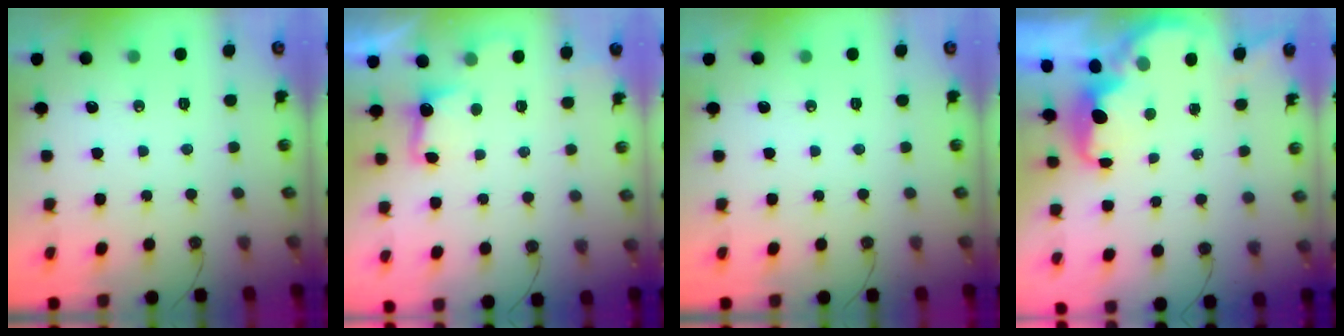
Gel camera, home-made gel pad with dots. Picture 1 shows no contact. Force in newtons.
{"total": 2.9, "press": 2.7, "slide": 1.0}
{"total": 0.0}
{"total": 2.4, "press": 2.3, "slide": 0.7}